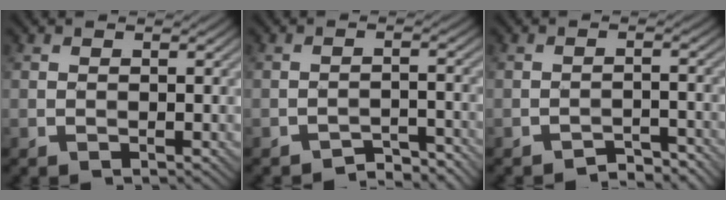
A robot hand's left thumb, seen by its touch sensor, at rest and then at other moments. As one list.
[{"total": 3.2, "force": [-3.0, 0.6, 1.0], "torque": [-0.011, 0.010, -0.047]}, {"total": 2.8, "force": [-2.6, 0.5, 0.9], "torque": [-0.009, 0.010, -0.040]}]